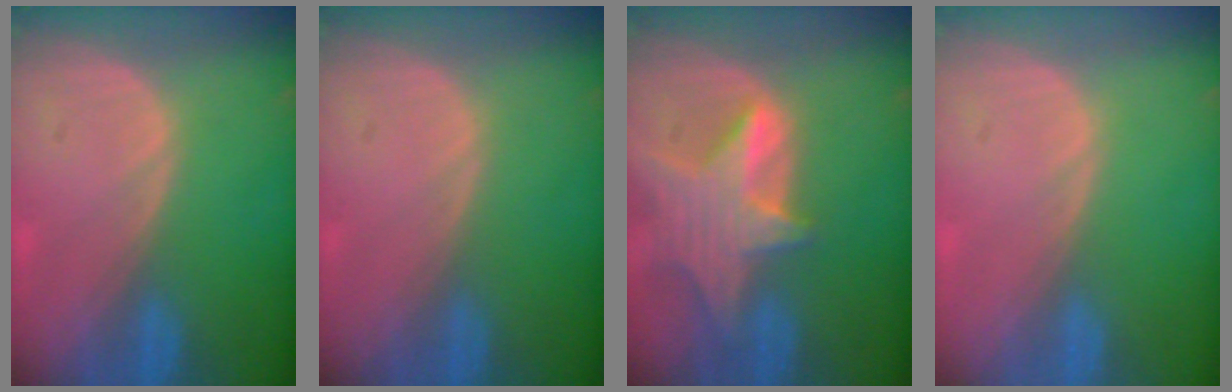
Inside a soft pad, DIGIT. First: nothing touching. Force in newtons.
{"total": 0.0}
{"total": 8.4, "press": 7.6, "slide": 3.6}
{"total": 0.0}